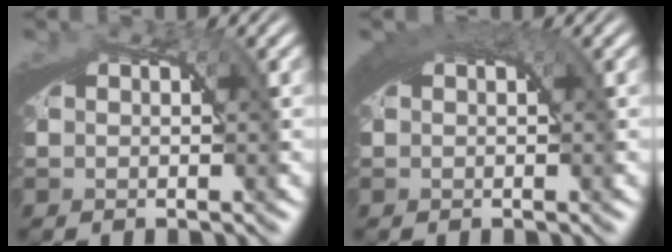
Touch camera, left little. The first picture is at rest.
{"total": 2.5, "force": [1.3, 0.6, 2.1], "torque": [-0.023, 0.012, 0.016]}